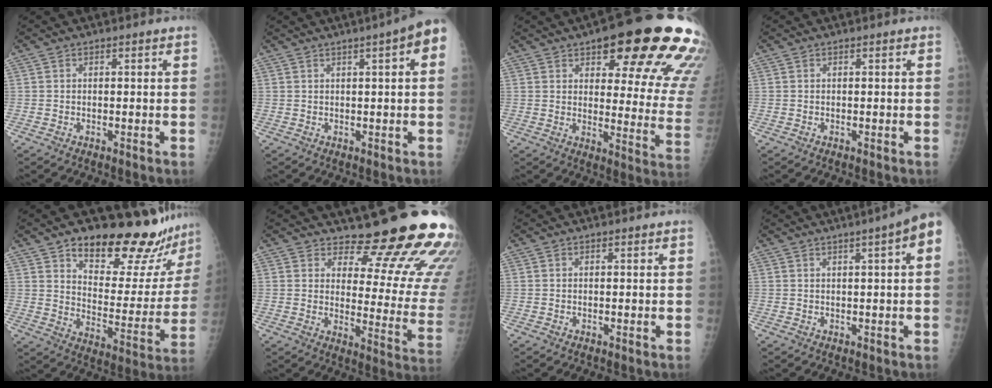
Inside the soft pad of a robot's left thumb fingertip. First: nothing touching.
{"total": 6.8, "force": [2.5, 0.9, 6.3], "torque": [-0.079, 0.014, 0.027]}
{"total": 26.1, "force": [14.7, 8.0, 20.0], "torque": [-0.194, -0.048, 0.187]}
{"total": 0.0}
{"total": 21.8, "force": [17.2, 7.4, 11.0], "torque": [-0.097, -0.116, 0.240]}
{"total": 18.5, "force": [15.7, 5.1, 8.3], "torque": [-0.059, -0.140, 0.188]}
{"total": 0.0}
{"total": 6.3, "force": [2.1, 0.5, 5.9], "torque": [-0.077, 0.016, 0.024]}